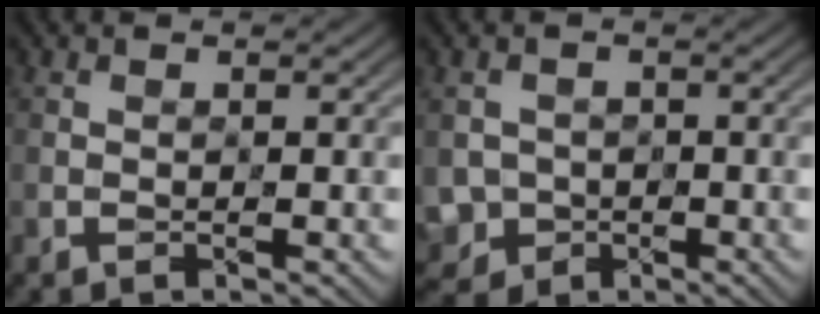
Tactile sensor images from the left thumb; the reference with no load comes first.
{"total": 2.8, "force": [-1.1, 2.5, -0.1], "torque": [-0.003, -0.005, -0.026]}